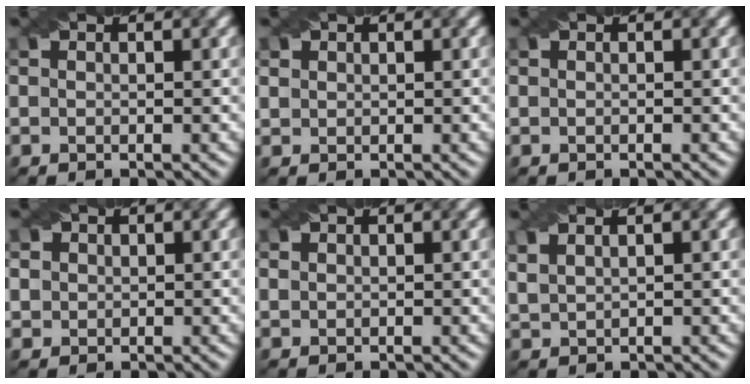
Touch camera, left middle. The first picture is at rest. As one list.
[{"total": 0.9, "force": [0.6, 0.7, 0.1], "torque": [-0.001, -0.001, 0.013]}, {"total": 0.0}, {"total": 2.4, "force": [1.1, 2.0, 0.7], "torque": [-0.028, 0.005, 0.032]}, {"total": 0.7, "force": [0.5, 0.5, 0.1], "torque": [-0.003, -0.001, 0.014]}, {"total": 2.3, "force": [1.7, 0.9, 1.2], "torque": [-0.026, 0.012, 0.023]}]